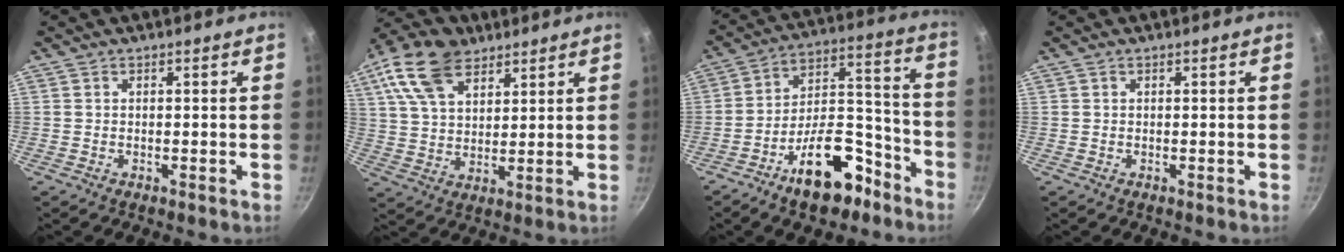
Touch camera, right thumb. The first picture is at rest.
{"total": 14.3, "force": [7.6, 8.6, 8.4], "torque": [-0.141, -0.009, 0.139]}
{"total": 17.3, "force": [-10.5, 8.6, 10.8], "torque": [-0.127, 0.103, -0.158]}
{"total": 0.0}